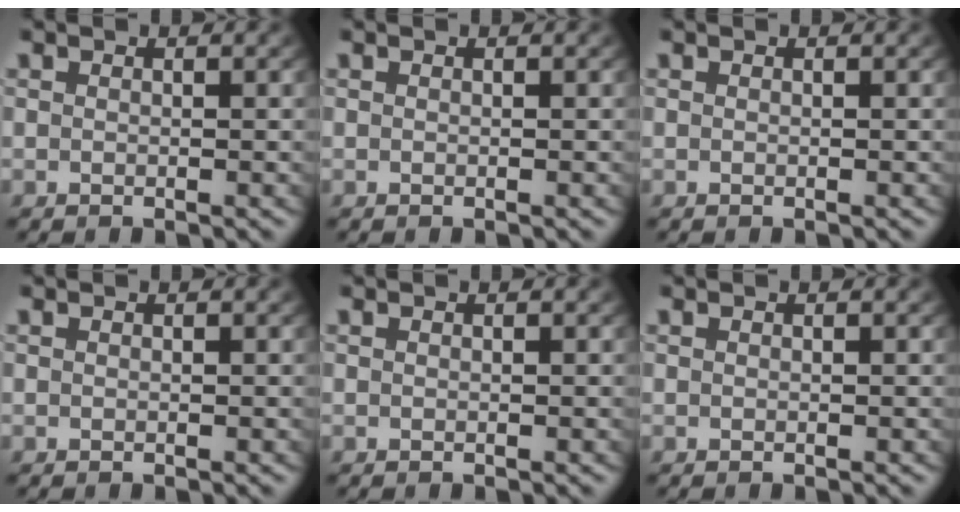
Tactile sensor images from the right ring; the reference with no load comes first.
{"total": 0.0}
{"total": 0.0}
{"total": 0.0}
{"total": 0.0}
{"total": 0.0}